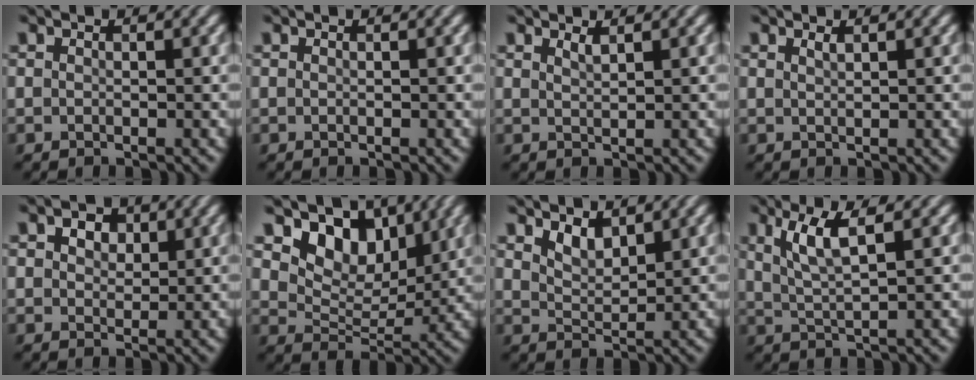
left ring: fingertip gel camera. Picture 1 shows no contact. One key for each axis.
{"total": 0.0}
{"total": 0.9, "fx": 0.8, "fy": 0.2, "fz": 0.5, "tx": -0.005, "ty": -0.001, "tz": 0.014}
{"total": 0.6, "fx": 0.5, "fy": 0.1, "fz": 0.4, "tx": -0.004, "ty": -0.001, "tz": 0.010}
{"total": 3.7, "fx": 1.9, "fy": 2.4, "fz": 2.0, "tx": -0.035, "ty": 0.007, "tz": 0.016}
{"total": 6.8, "fx": 4.1, "fy": 4.3, "fz": 3.4, "tx": -0.058, "ty": -0.012, "tz": 0.069}
{"total": 2.1, "fx": 1.6, "fy": 0.9, "fz": 1.0, "tx": -0.022, "ty": -0.006, "tz": 0.033}
{"total": 3.8, "fx": 1.6, "fy": 0.8, "fz": 3.3, "tx": -0.067, "ty": 0.001, "tz": 0.035}